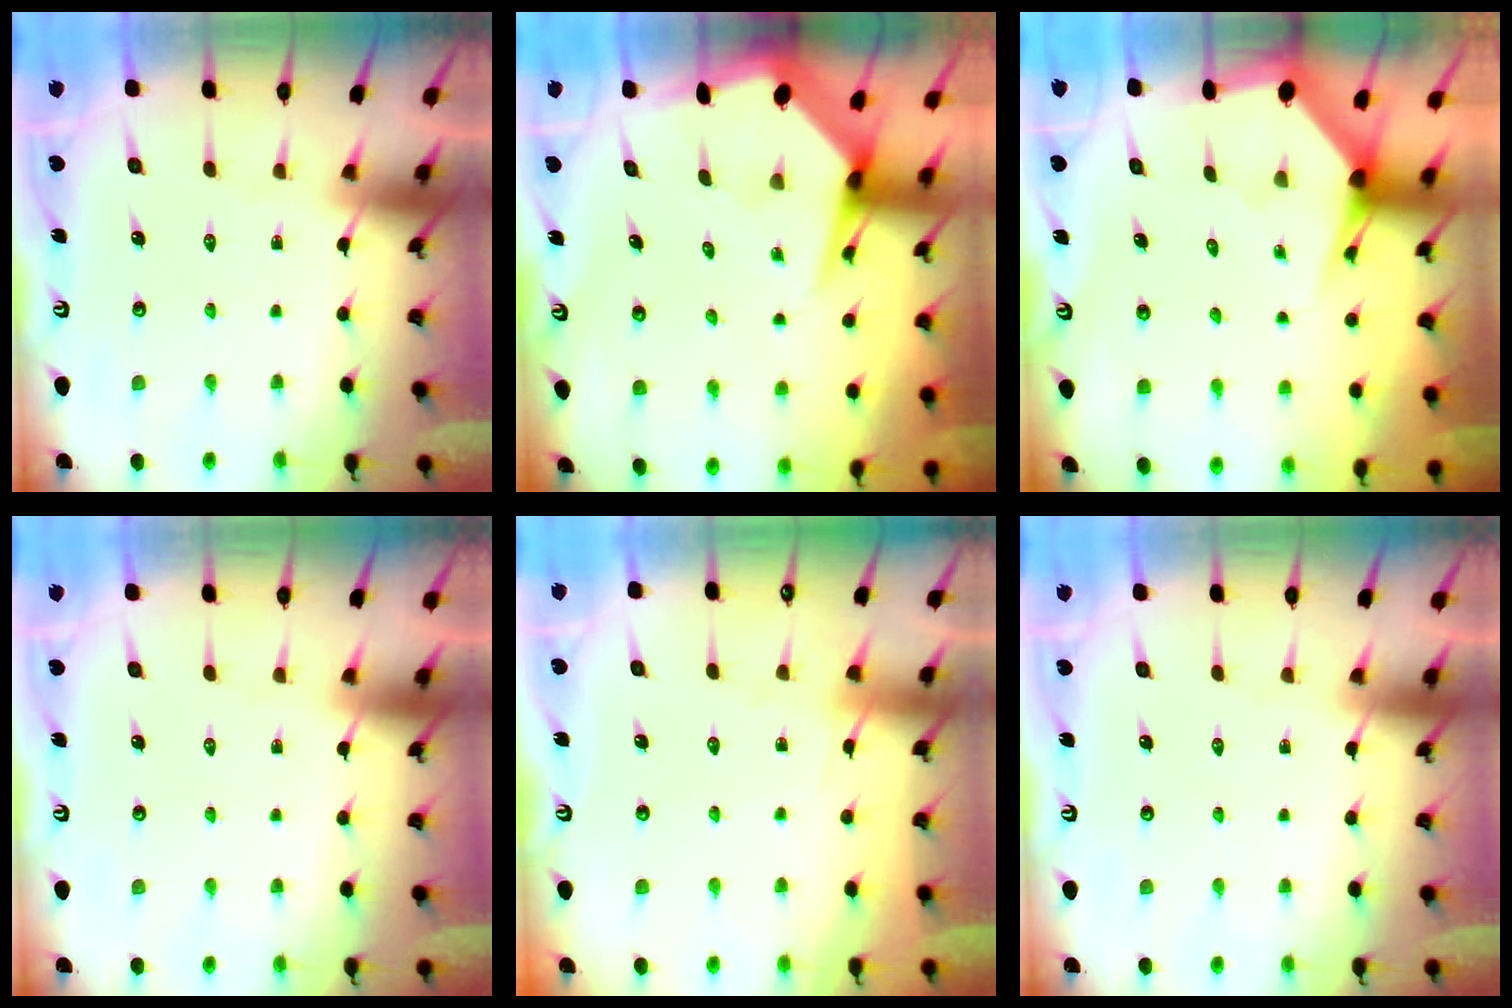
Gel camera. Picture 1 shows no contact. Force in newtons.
{"total": 5.4, "press": 5.4, "slide": 0.6}
{"total": 2.8, "press": 2.8, "slide": 0.0}
{"total": 0.0}
{"total": 4.2, "press": 4.2, "slide": 0.5}
{"total": 0.0}